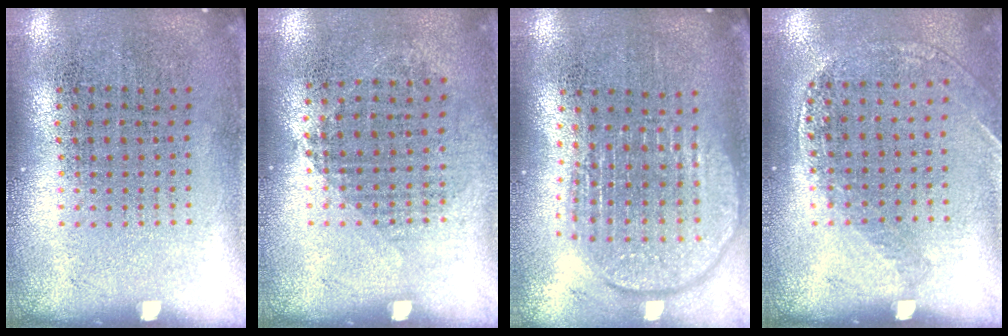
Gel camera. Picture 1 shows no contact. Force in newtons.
{"total": 0.8, "press": 0.7, "slide": 0.4}
{"total": 1.9, "press": 1.6, "slide": 1.0}
{"total": 1.1, "press": 1.1, "slide": 0.4}